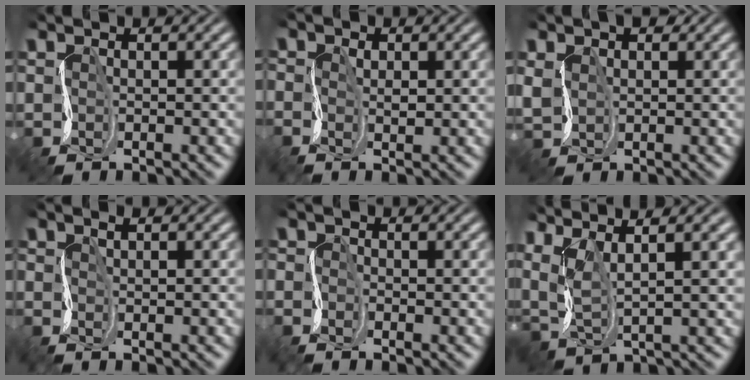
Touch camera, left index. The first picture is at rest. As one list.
[{"total": 0.9, "force": [-0.6, 0.5, 0.5], "torque": [-0.015, -0.001, -0.012]}, {"total": 2.6, "force": [0.8, 2.0, 1.3], "torque": [-0.038, 0.007, 0.012]}, {"total": 0.8, "force": [-0.6, -0.3, 0.4], "torque": [-0.015, 0.001, -0.013]}, {"total": 1.8, "force": [-1.8, 0.1, -0.1], "torque": [-0.005, -0.006, -0.037]}, {"total": 9.0, "force": [4.1, 2.9, 7.4], "torque": [-0.159, 0.021, 0.065]}]